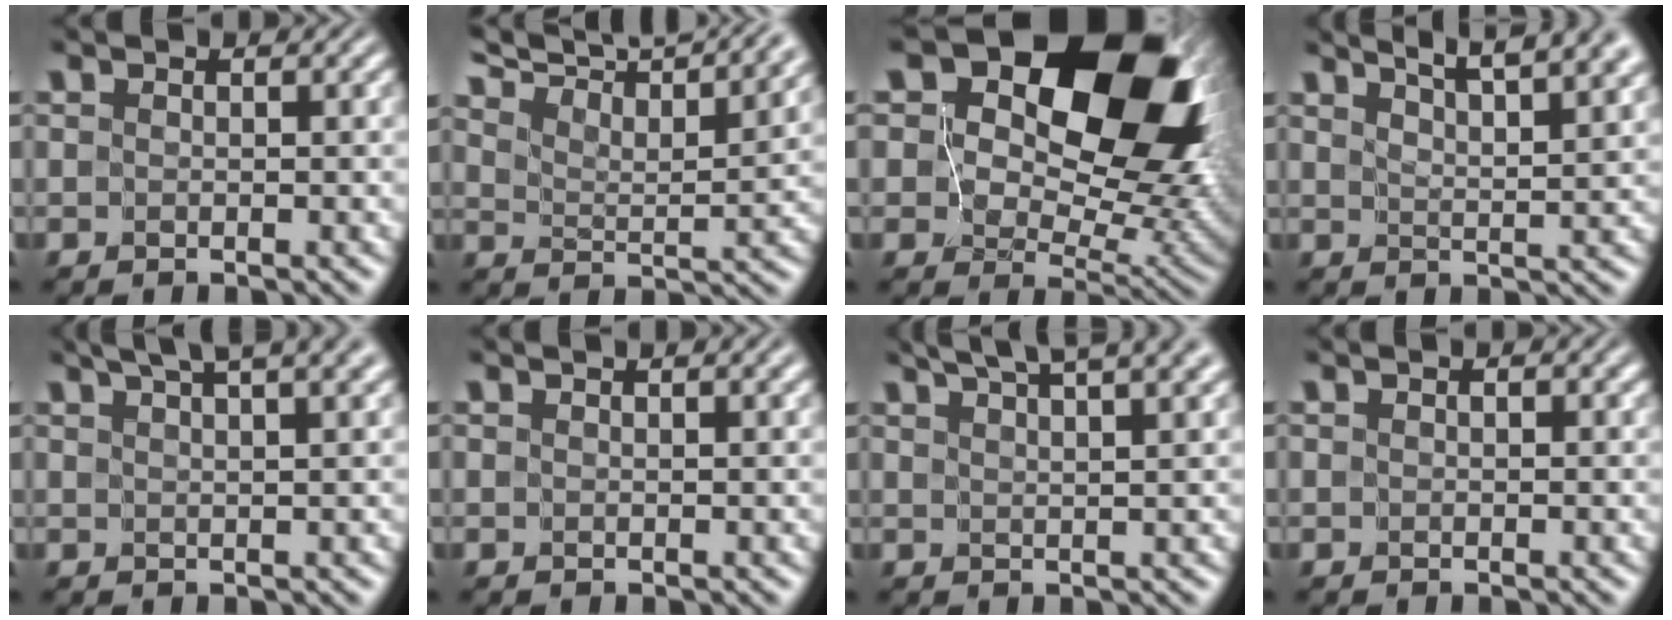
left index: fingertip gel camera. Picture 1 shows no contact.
{"total": 11.1, "force": [10.1, 1.8, 4.3], "torque": [-0.078, 0.014, 0.135]}
{"total": 19.8, "force": [8.9, 12.0, 13.0], "torque": [-0.186, 0.041, 0.133]}
{"total": 9.0, "force": [7.0, 2.3, 5.2], "torque": [-0.036, 0.030, 0.061]}
{"total": 7.4, "force": [5.4, 2.0, 4.6], "torque": [-0.036, 0.034, 0.045]}
{"total": 1.8, "force": [1.4, 0.3, 1.0], "torque": [-0.008, -0.003, 0.008]}
{"total": 8.3, "force": [6.2, 2.2, 4.9], "torque": [-0.043, 0.039, 0.056]}
{"total": 0.8, "force": [0.3, 0.4, 0.6], "torque": [-0.003, 0.000, 0.005]}